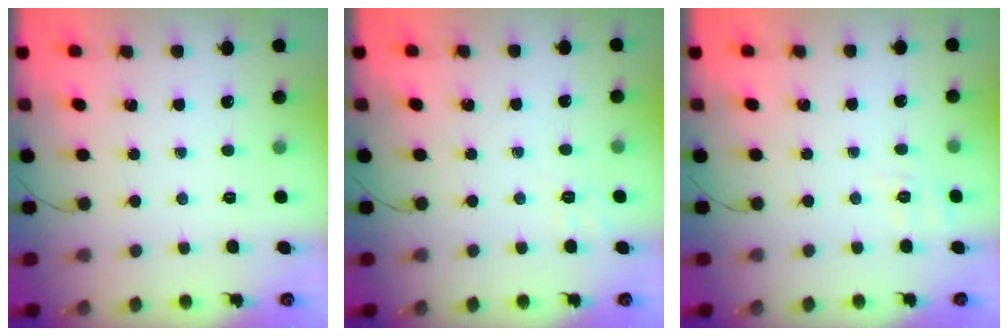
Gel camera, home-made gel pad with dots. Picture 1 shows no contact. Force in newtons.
{"total": 2.4, "press": 1.7, "slide": 1.7}
{"total": 2.4, "press": 1.3, "slide": 2.1}